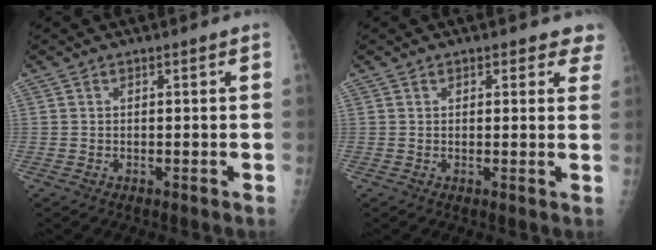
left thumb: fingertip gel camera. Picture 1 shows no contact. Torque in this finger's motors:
{"motor_torque": [-0.30, -0.10, -0.21, -0.31, 0.06]}